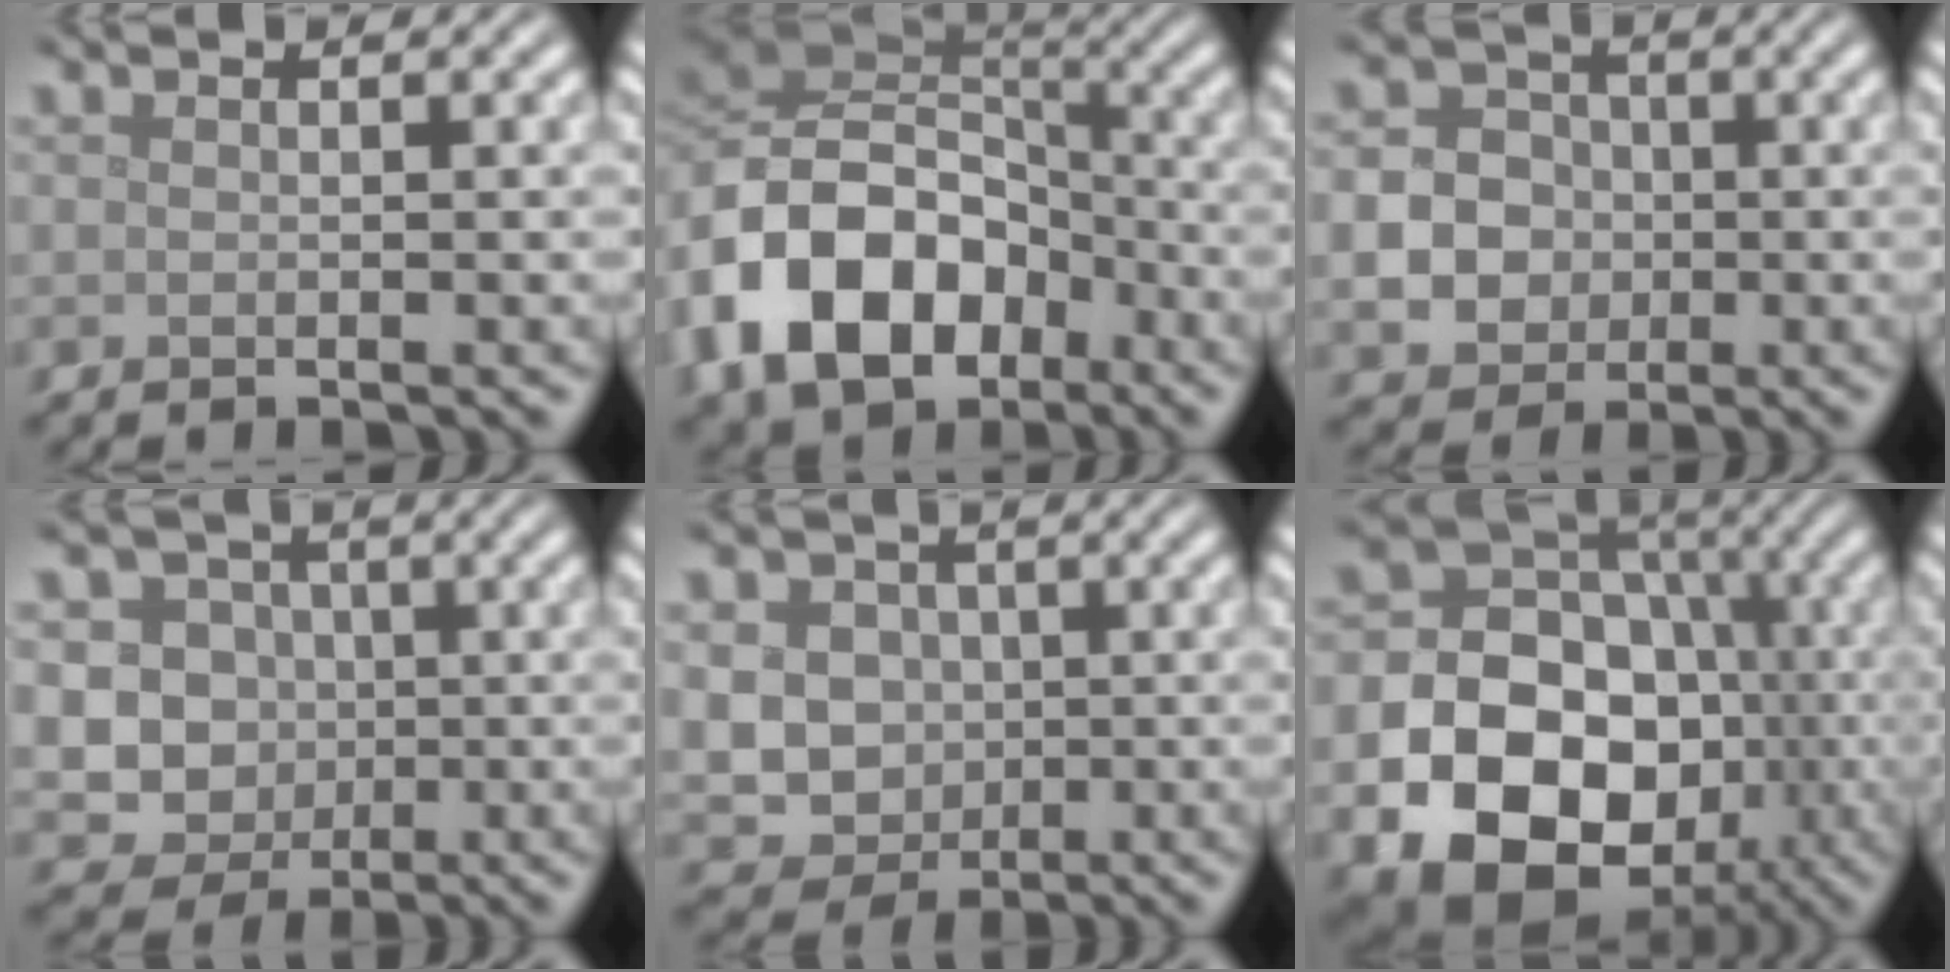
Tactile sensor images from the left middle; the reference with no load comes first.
{"total": 12.2, "force": [-4.8, 8.7, 7.0], "torque": [-0.145, -0.006, -0.093]}
{"total": 6.2, "force": [-1.1, 5.7, 2.2], "torque": [-0.041, -0.001, -0.037]}
{"total": 8.1, "force": [0.0, 7.7, 2.7], "torque": [-0.039, 0.027, -0.032]}
{"total": 7.7, "force": [0.6, 7.0, 3.1], "torque": [-0.055, 0.018, -0.012]}
{"total": 20.0, "force": [-6.3, 16.8, 8.8], "torque": [-0.156, -0.039, -0.126]}